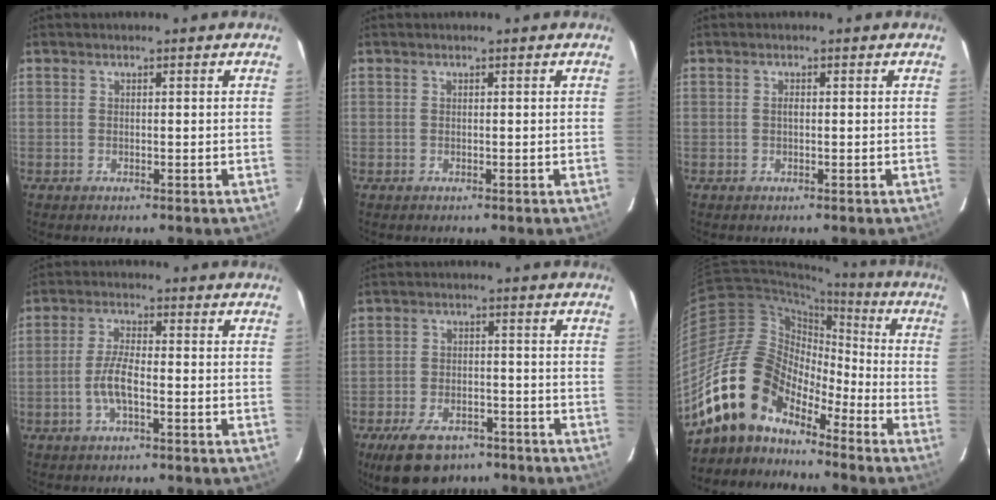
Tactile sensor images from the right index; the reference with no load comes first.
{"total": 0.0}
{"total": 0.7, "force": [0.0, 0.4, 0.6], "torque": [-0.011, 0.003, -0.002]}
{"total": 5.1, "force": [-1.8, 1.3, 4.6], "torque": [-0.098, 0.005, -0.035]}
{"total": 12.4, "force": [-8.6, 6.5, 6.2], "torque": [-0.144, -0.001, -0.132]}
{"total": 16.1, "force": [-12.1, 8.2, 6.7], "torque": [-0.127, 0.018, -0.234]}